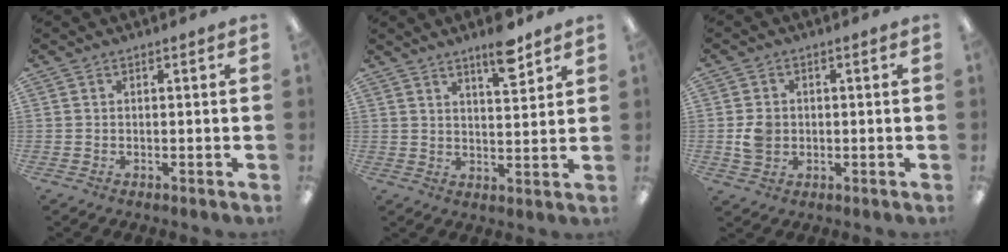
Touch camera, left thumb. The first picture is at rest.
{"total": 7.9, "force": [5.8, 2.0, 5.1], "torque": [-0.073, -0.035, 0.094]}
{"total": 4.5, "force": [-0.2, 3.9, 2.3], "torque": [-0.033, 0.006, -0.002]}